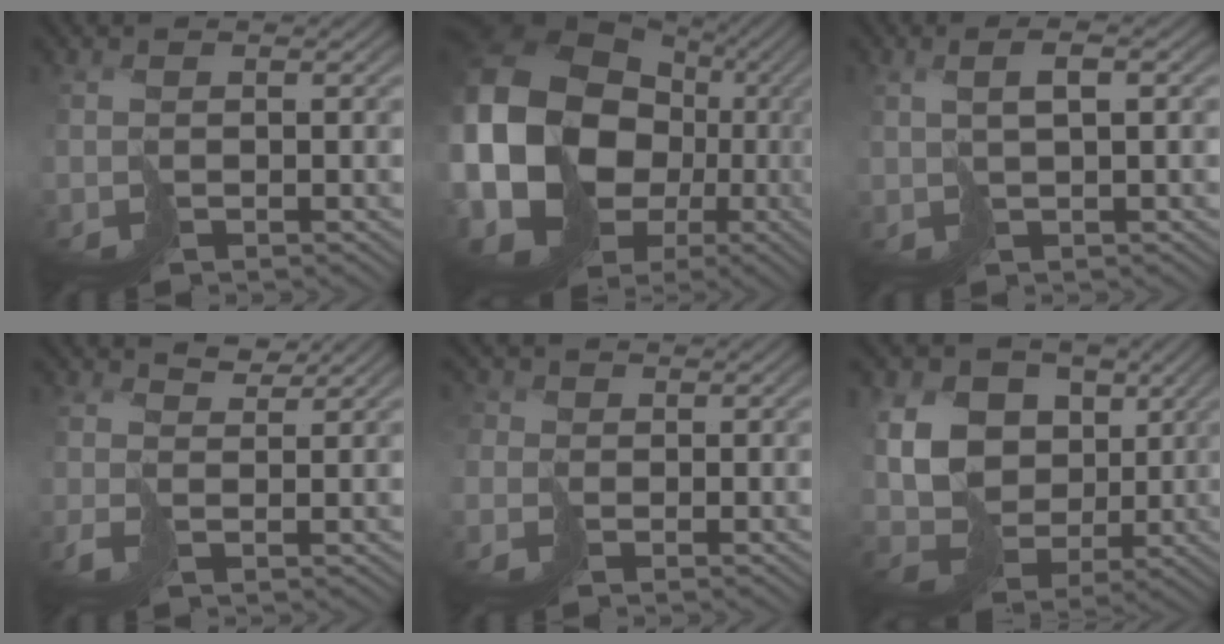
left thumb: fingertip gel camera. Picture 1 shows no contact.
{"total": 21.7, "force": [-0.7, 18.2, 11.9], "torque": [-0.315, -0.013, -0.011]}
{"total": 2.6, "force": [1.1, 0.5, 2.3], "torque": [-0.040, 0.012, 0.020]}
{"total": 2.8, "force": [0.9, 1.2, 2.3], "torque": [-0.064, 0.001, 0.011]}
{"total": 3.3, "force": [-0.6, 3.0, 1.1], "torque": [-0.031, -0.005, -0.009]}
{"total": 12.9, "force": [3.7, 10.4, 6.7], "torque": [-0.185, 0.014, 0.080]}